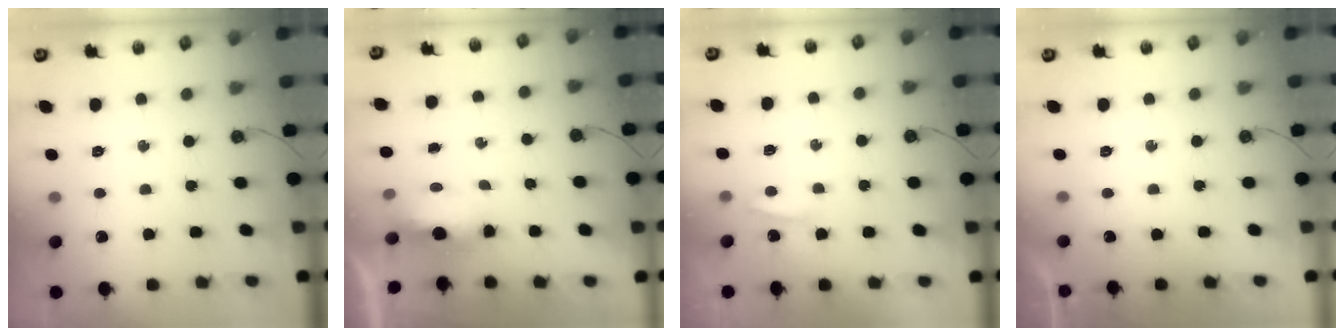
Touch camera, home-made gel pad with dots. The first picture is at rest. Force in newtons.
{"total": 10.2, "press": 7.1, "slide": 7.3}
{"total": 3.9, "press": 3.9, "slide": 0.4}
{"total": 0.0}